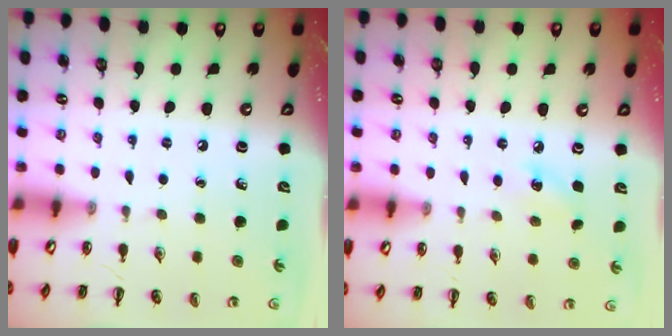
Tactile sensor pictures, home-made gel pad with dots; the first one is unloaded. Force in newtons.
{"total": 5.7, "press": 5.5, "slide": 1.4}